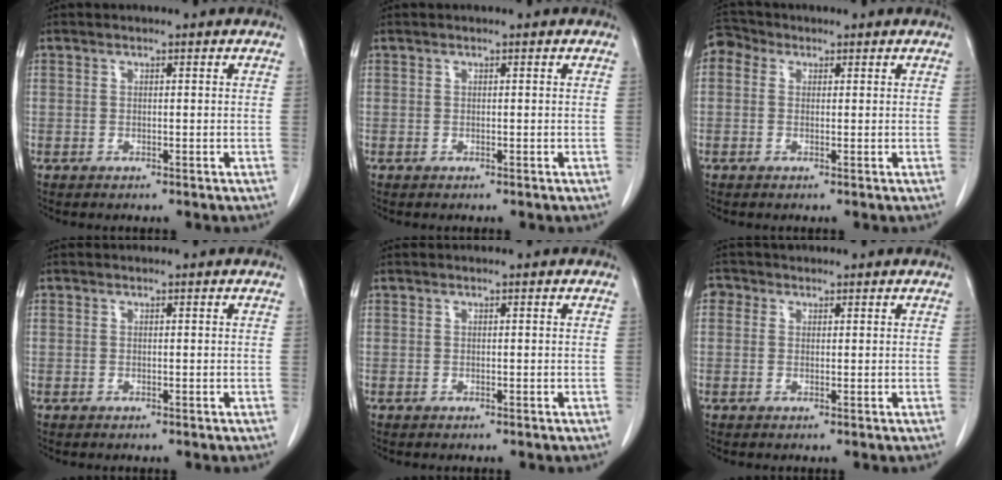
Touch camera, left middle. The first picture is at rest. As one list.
[{"total": 0.0}, {"total": 3.4, "force": [1.3, 2.7, 1.5], "torque": [-0.034, 0.020, 0.021]}, {"total": 0.0}, {"total": 0.0}, {"total": 1.9, "force": [0.8, 1.7, 0.4], "torque": [0.000, 0.009, 0.009]}]